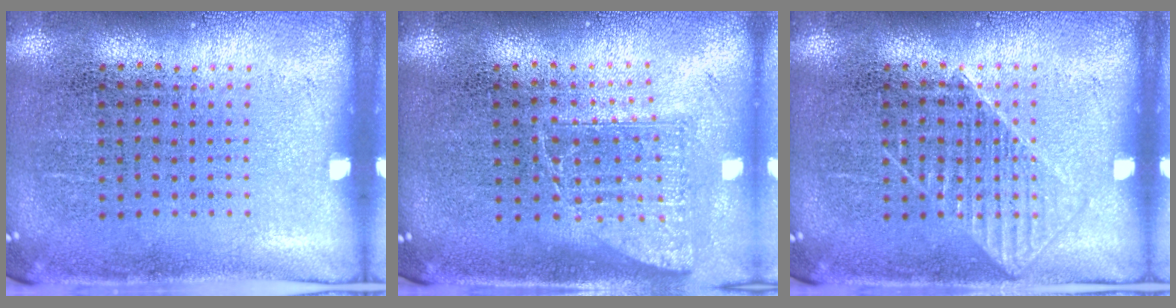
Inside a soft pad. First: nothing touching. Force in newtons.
{"total": 1.4, "press": 1.1, "slide": 0.9}
{"total": 1.3, "press": 1.3, "slide": 0.3}